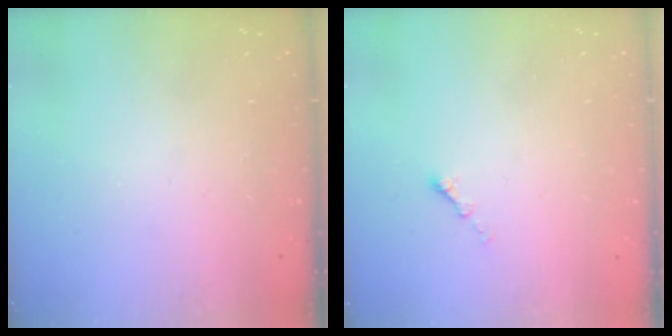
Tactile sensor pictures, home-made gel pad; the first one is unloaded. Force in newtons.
{"total": 1.1, "press": 1.0, "slide": 0.5}